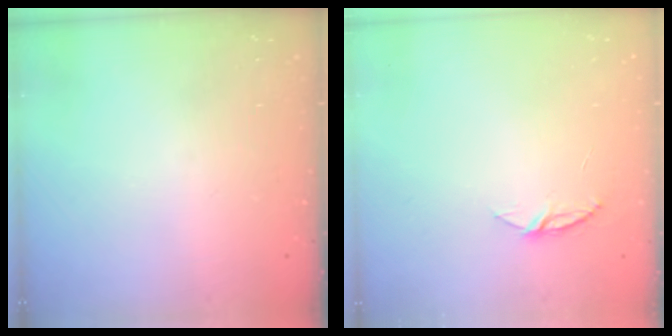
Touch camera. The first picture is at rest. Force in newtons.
{"total": 4.6, "press": 4.5, "slide": 0.4}